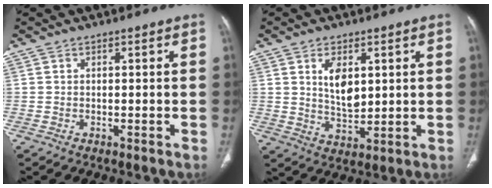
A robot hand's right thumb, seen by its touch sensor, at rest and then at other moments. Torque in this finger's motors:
{"motor_torque": [0.79, 1.14, 0.31, -0.22, 0.07]}